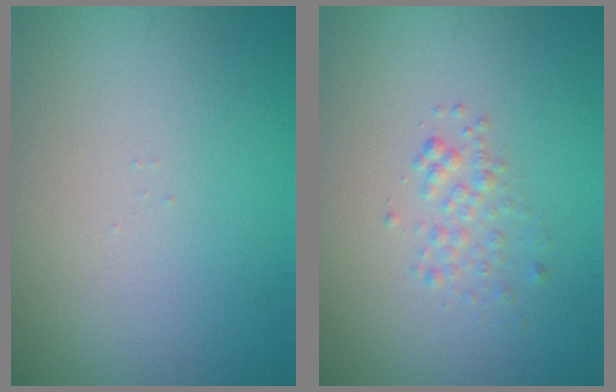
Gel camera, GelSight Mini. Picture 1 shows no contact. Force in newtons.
{"total": 1.5, "press": 1.5, "slide": 0.1}